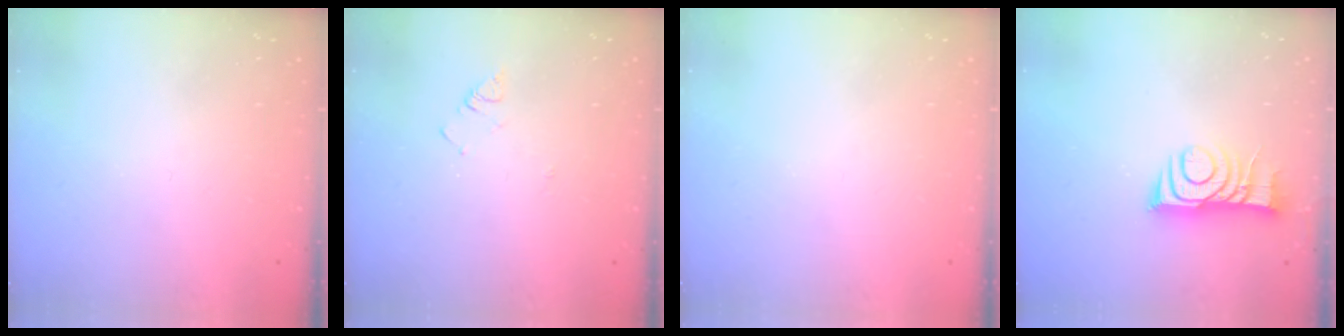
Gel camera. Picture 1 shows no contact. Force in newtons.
{"total": 3.1, "press": 3.1, "slide": 0.5}
{"total": 0.0}
{"total": 10.6, "press": 10.6, "slide": 1.0}